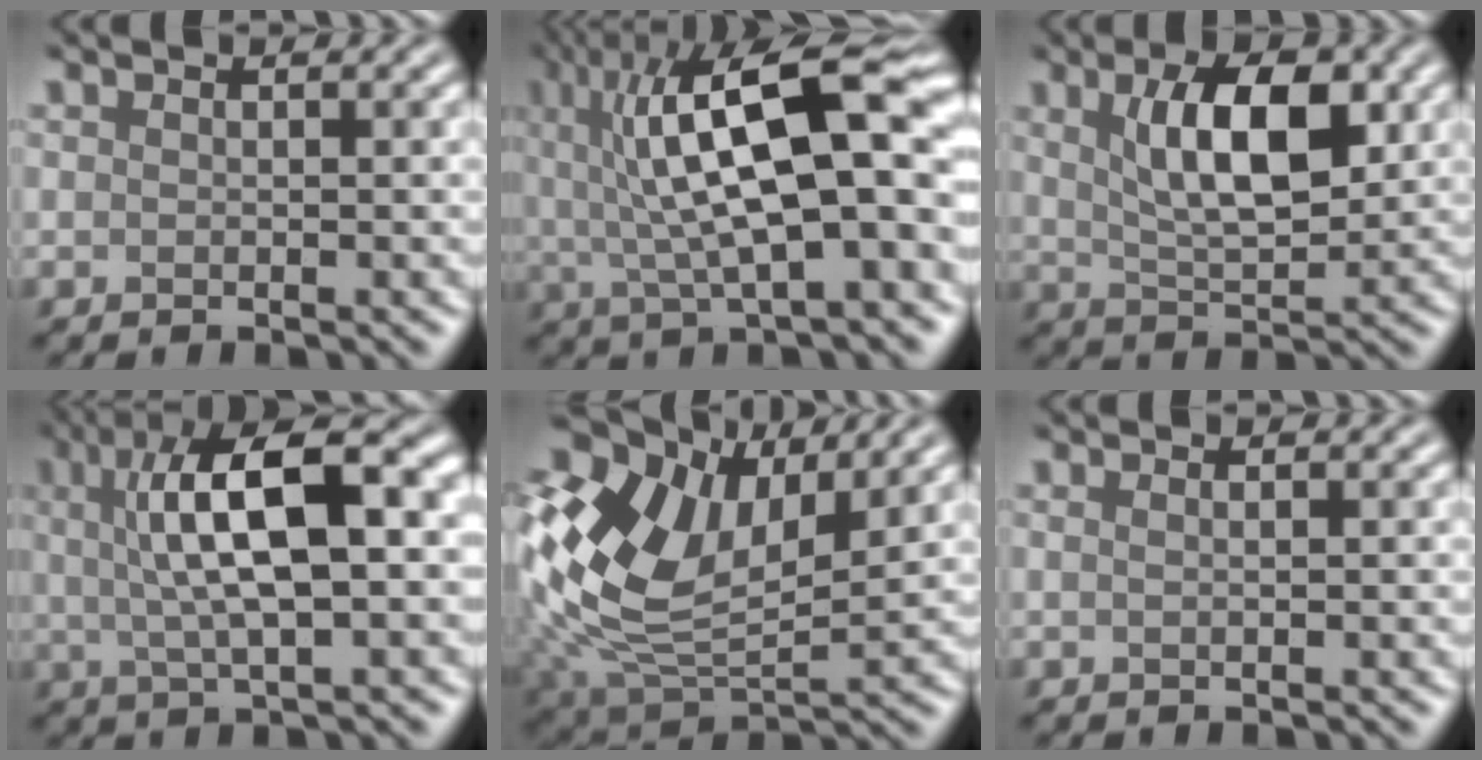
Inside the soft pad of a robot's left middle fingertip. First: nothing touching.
{"total": 11.3, "force": [0.7, 3.2, 10.8], "torque": [-0.197, -0.009, 0.043]}
{"total": 4.6, "force": [0.7, 0.9, 4.5], "torque": [-0.099, -0.022, 0.053]}
{"total": 8.9, "force": [0.9, 1.9, 8.6], "torque": [-0.168, -0.010, 0.051]}
{"total": 8.5, "force": [3.1, 5.1, 6.1], "torque": [-0.184, -0.016, 0.105]}
{"total": 0.0}